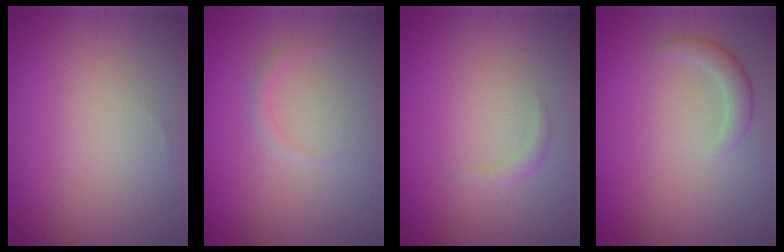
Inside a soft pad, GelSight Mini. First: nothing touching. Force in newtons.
{"total": 0.9, "press": 0.9, "slide": 0.1}
{"total": 0.9, "press": 0.9, "slide": 0.1}
{"total": 1.8, "press": 1.8, "slide": 0.3}